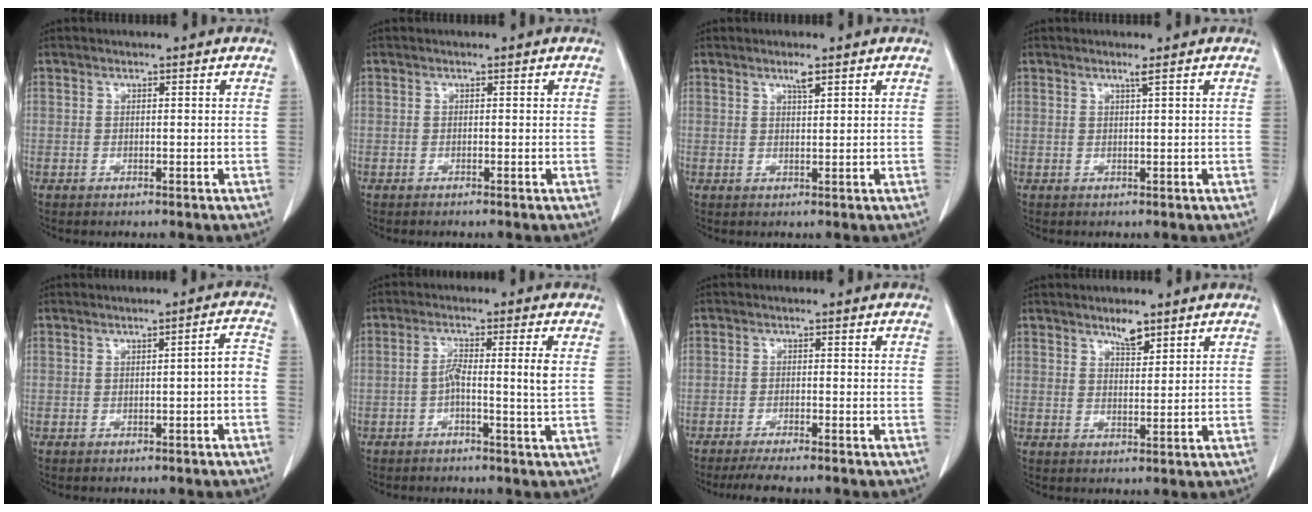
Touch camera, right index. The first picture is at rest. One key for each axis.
{"total": 0.0}
{"total": 1.6, "fx": 1.1, "fy": 0.1, "fz": 1.2, "tx": -0.023, "ty": -0.001, "tz": 0.021}
{"total": 0.8, "fx": 0.5, "fy": -0.3, "fz": 0.6, "tx": -0.019, "ty": -0.007, "tz": 0.013}
{"total": 2.6, "fx": -0.7, "fy": 0.3, "fz": 2.4, "tx": -0.029, "ty": 0.007, "tz": -0.011}
{"total": 4.7, "fx": -0.4, "fy": -0.5, "fz": 4.7, "tx": -0.088, "ty": 0.008, "tz": -0.008}
{"total": 5.2, "fx": -4.5, "fy": 0.2, "fz": 2.6, "tx": -0.035, "ty": -0.012, "tz": -0.072}
{"total": 3.2, "fx": 2.5, "fy": 0.9, "fz": 1.8, "tx": -0.034, "ty": -0.003, "tz": 0.042}